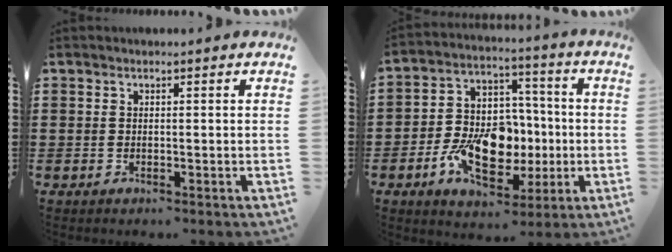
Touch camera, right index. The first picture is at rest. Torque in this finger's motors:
{"motor_torque": [2.14, 0.00, 1.05, 0.21]}